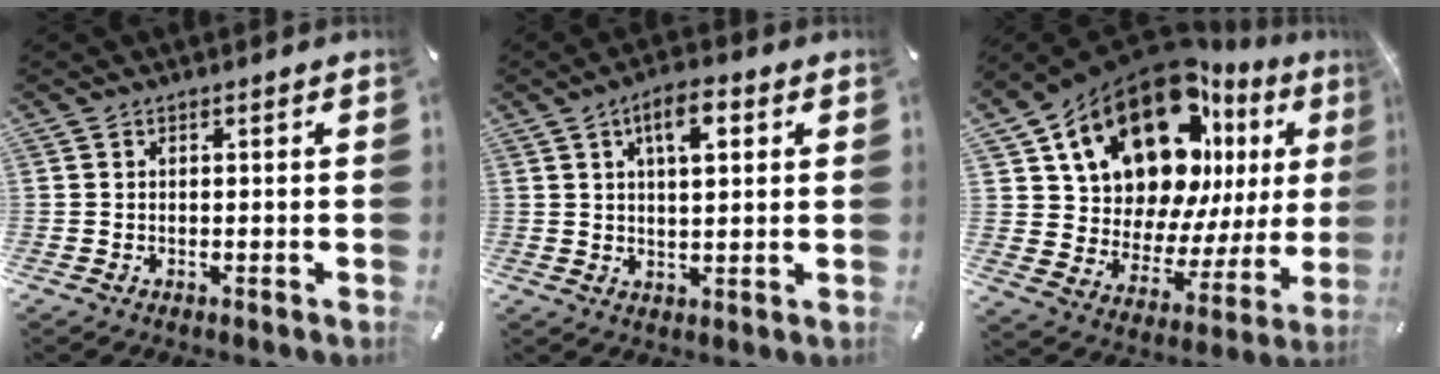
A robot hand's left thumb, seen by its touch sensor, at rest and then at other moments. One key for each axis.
{"total": 7.3, "fx": 3.1, "fy": 2.6, "fz": 6.1, "tx": -0.094, "ty": -0.007, "tz": 0.047}
{"total": 23.3, "fx": 13.8, "fy": 13.3, "fz": 13.3, "tx": -0.221, "ty": -0.098, "tz": 0.247}